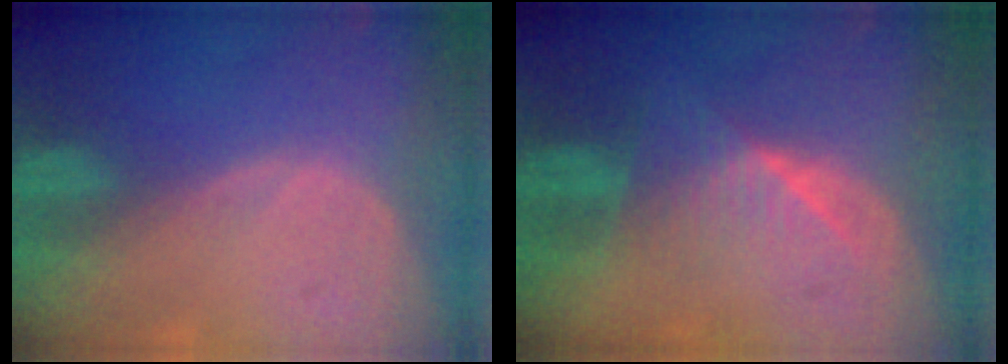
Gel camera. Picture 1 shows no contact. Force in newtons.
{"total": 6.3, "press": 5.9, "slide": 2.3}